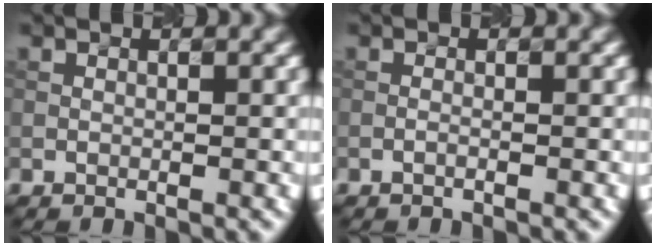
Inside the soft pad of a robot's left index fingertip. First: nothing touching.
{"total": 0.5, "force": [-0.3, 0.2, 0.4], "torque": [-0.005, 0.001, -0.009]}